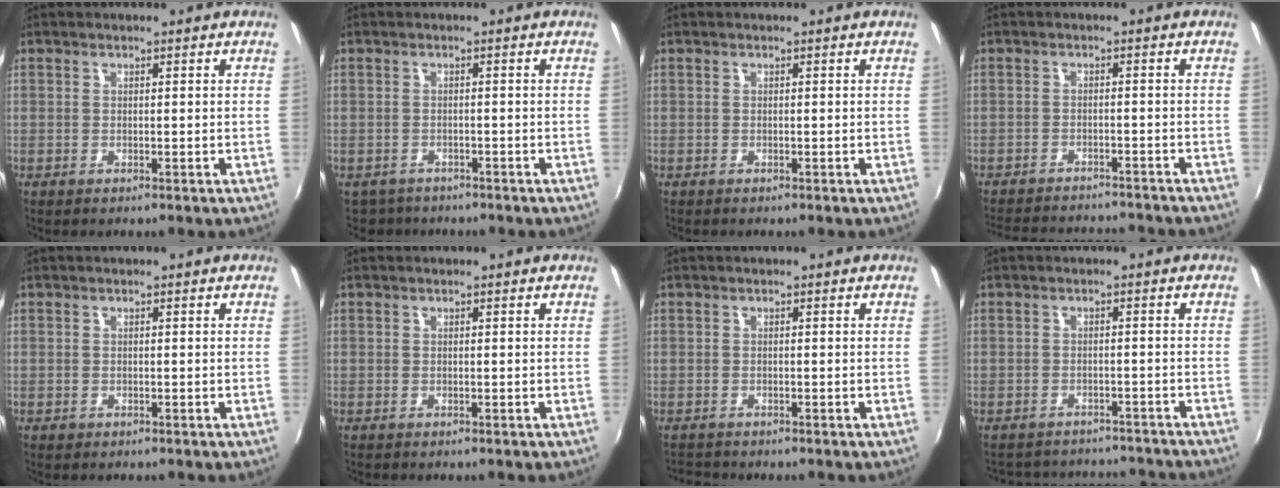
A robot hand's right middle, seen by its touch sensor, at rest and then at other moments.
{"total": 4.4, "force": [-3.8, 2.1, 0.5], "torque": [-0.023, -0.020, -0.058]}
{"total": 0.5, "force": [-0.4, -0.1, 0.4], "torque": [-0.002, 0.004, -0.005]}
{"total": 15.4, "force": [-14.0, 2.9, 5.7], "torque": [-0.117, -0.017, -0.195]}
{"total": 0.7, "force": [-0.5, 0.4, 0.2], "torque": [-0.007, -0.003, -0.007]}
{"total": 0.0}
{"total": 1.9, "force": [-1.8, 0.4, 0.1], "torque": [-0.007, -0.007, -0.033]}
{"total": 15.6, "force": [-14.1, 4.7, 4.8], "torque": [-0.099, 0.006, -0.176]}